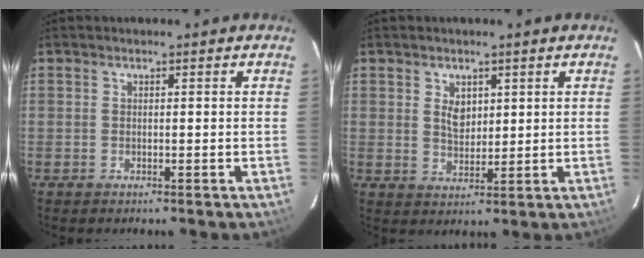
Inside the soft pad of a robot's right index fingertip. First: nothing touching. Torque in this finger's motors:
{"motor_torque": [0.00, 0.19, -0.01, 0.02]}